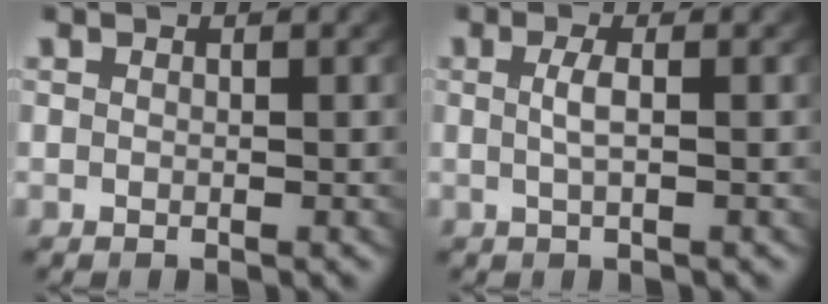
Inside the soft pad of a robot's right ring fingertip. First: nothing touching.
{"total": 1.6, "force": [-0.1, -0.1, 1.6], "torque": [-0.037, -0.006, 0.003]}